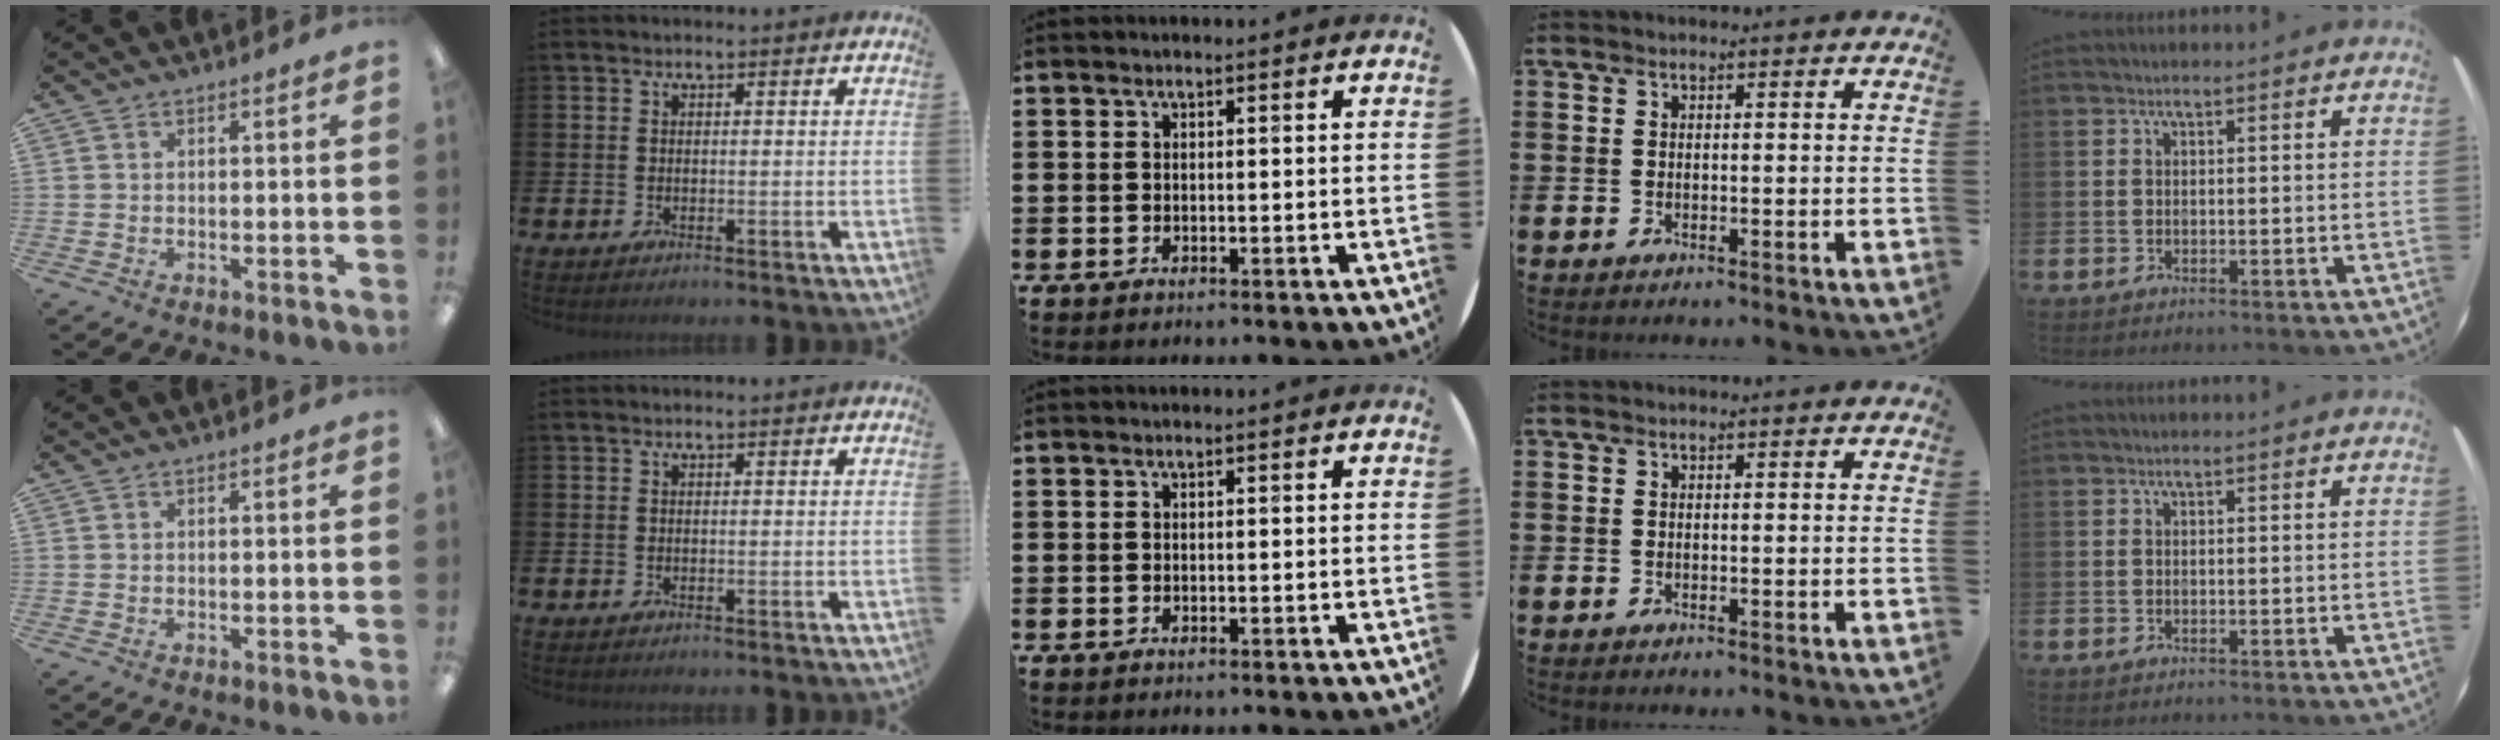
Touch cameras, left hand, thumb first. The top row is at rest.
{}